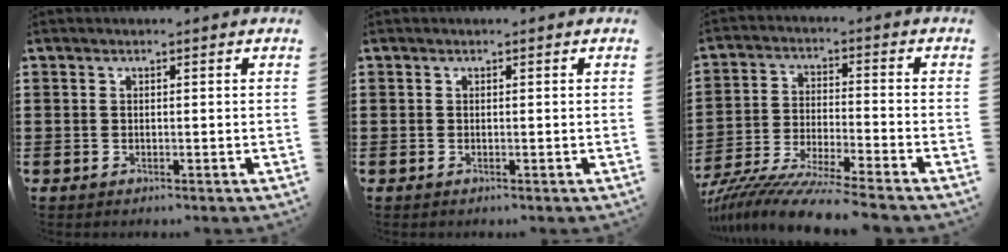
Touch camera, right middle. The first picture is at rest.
{"total": 0.0}
{"total": 9.1, "force": [-8.5, -0.5, 3.1], "torque": [-0.059, -0.004, -0.168]}